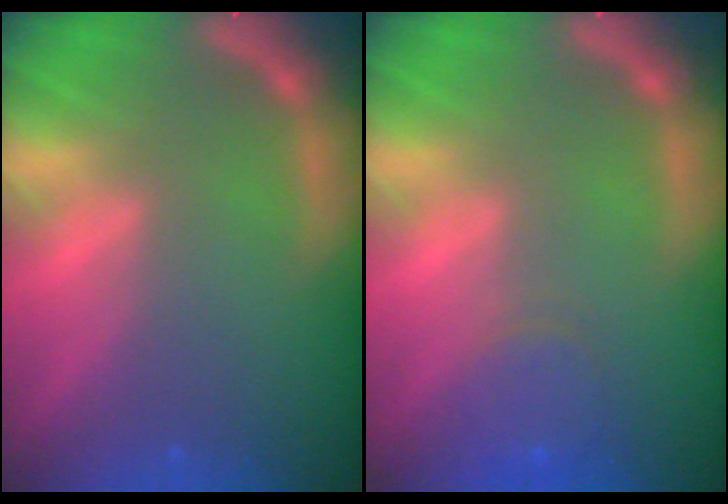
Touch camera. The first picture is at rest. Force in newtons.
{"total": 3.0}